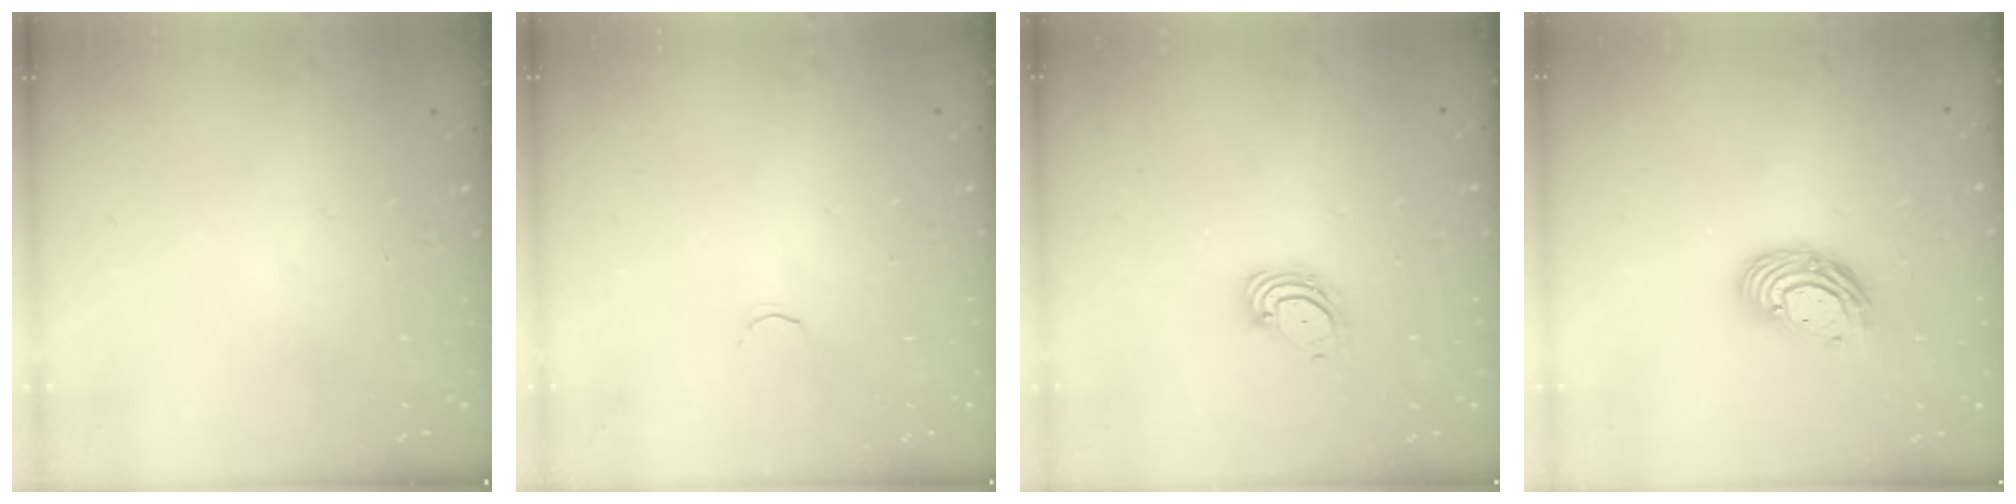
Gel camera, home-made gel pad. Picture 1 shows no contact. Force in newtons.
{"total": 1.7, "press": 1.6, "slide": 0.5}
{"total": 3.2, "press": 3.2, "slide": 0.3}
{"total": 10.8, "press": 10.8, "slide": 0.9}